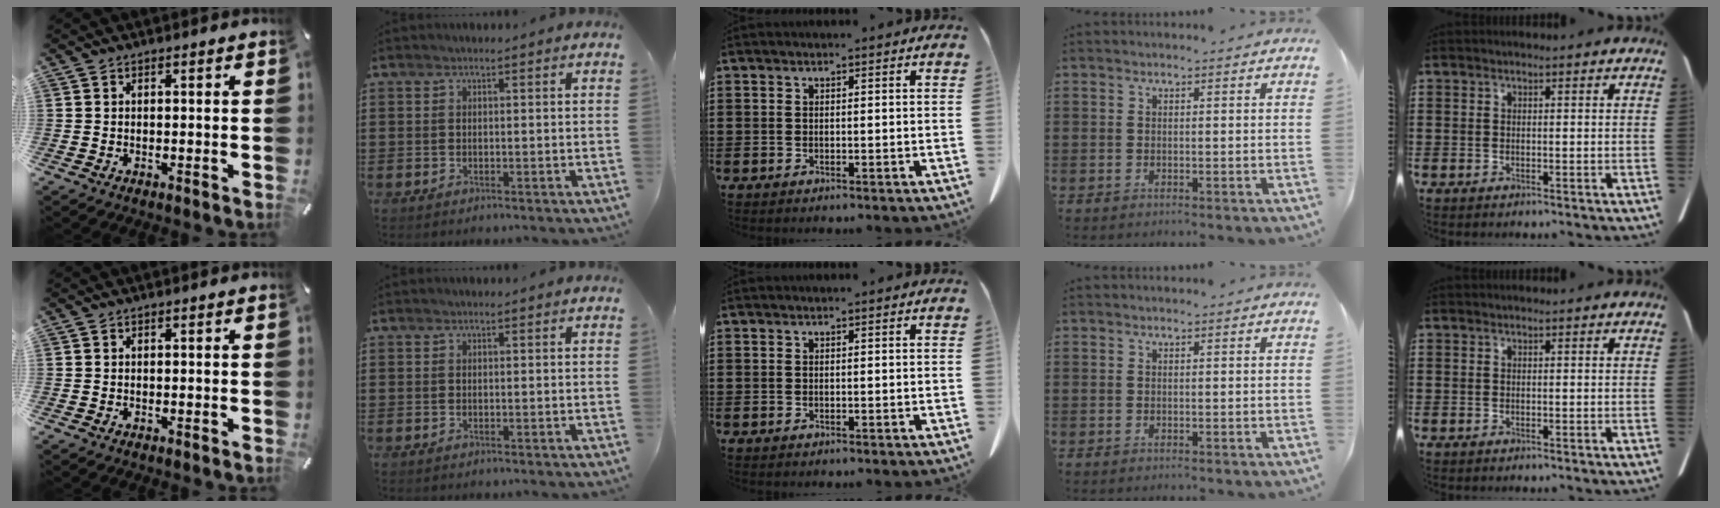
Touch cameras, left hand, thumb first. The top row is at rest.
{}